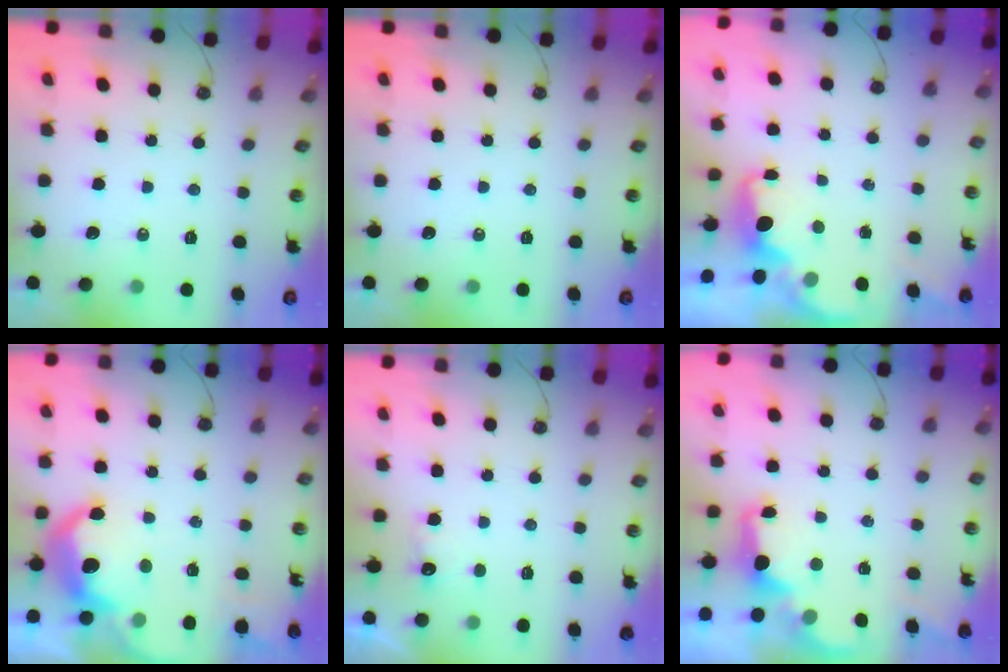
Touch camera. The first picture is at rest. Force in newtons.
{"total": 0.0}
{"total": 1.9, "press": 1.7, "slide": 0.7}
{"total": 11.1, "press": 11.1, "slide": 0.7}
{"total": 2.8, "press": 2.7, "slide": 0.9}
{"total": 2.8, "press": 2.6, "slide": 0.8}